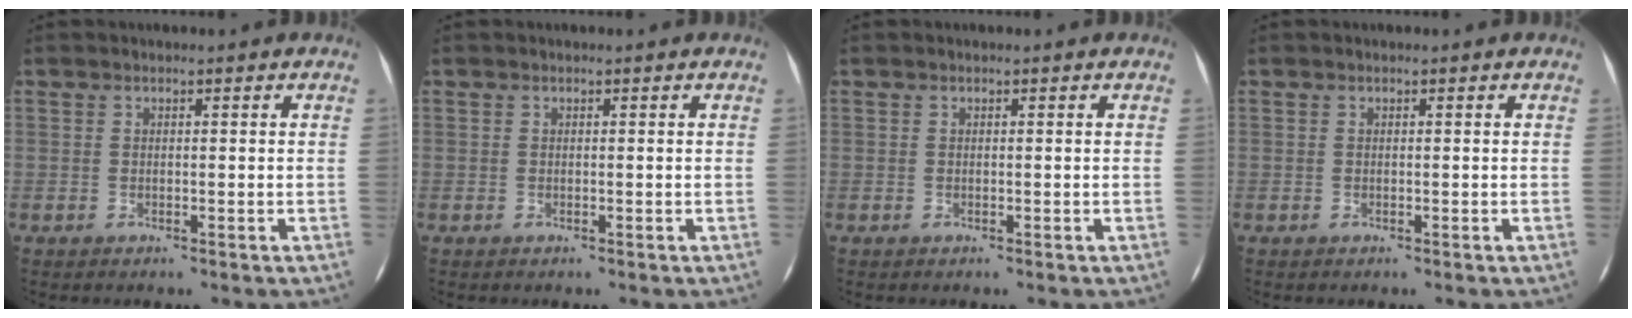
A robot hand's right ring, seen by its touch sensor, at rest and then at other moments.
{"total": 0.0}
{"total": 0.0}
{"total": 0.0}